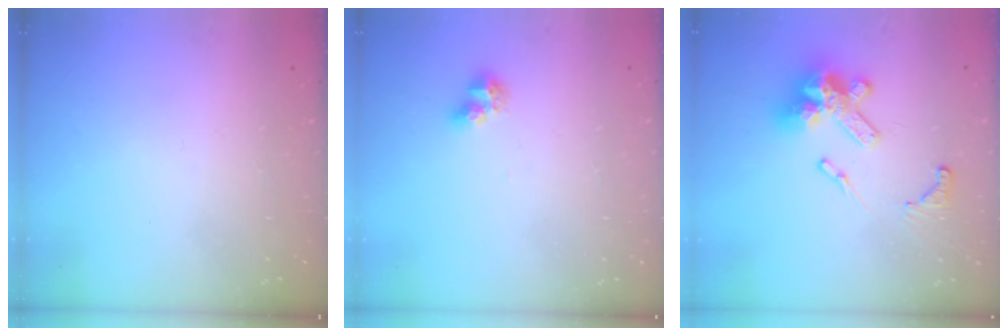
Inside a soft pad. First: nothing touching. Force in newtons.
{"total": 6.4, "press": 6.3, "slide": 0.7}
{"total": 16.6, "press": 16.5, "slide": 1.5}